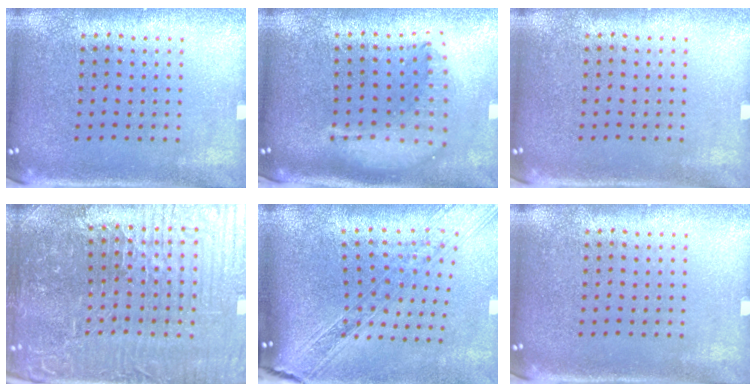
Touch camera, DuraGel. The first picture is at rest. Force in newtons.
{"total": 2.2, "press": 1.7, "slide": 1.4}
{"total": 0.0}
{"total": 5.6, "press": 5.4, "slide": 1.6}
{"total": 2.5, "press": 2.1, "slide": 1.3}
{"total": 0.0}